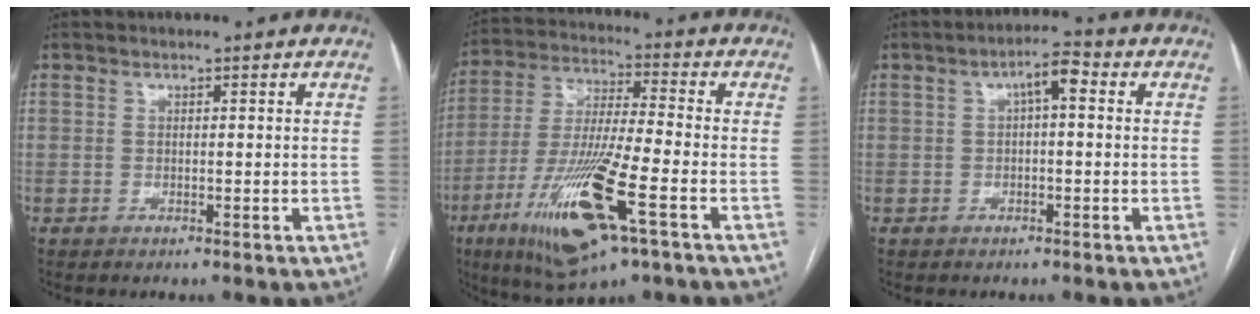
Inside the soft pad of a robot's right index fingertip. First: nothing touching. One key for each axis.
{"total": 18.0, "fx": -7.8, "fy": 2.2, "fz": 16.1, "tx": -0.337, "ty": -0.036, "tz": -0.138}
{"total": 4.2, "fx": 0.9, "fy": 1.2, "fz": 3.9, "tx": -0.066, "ty": 0.020, "tz": 0.012}